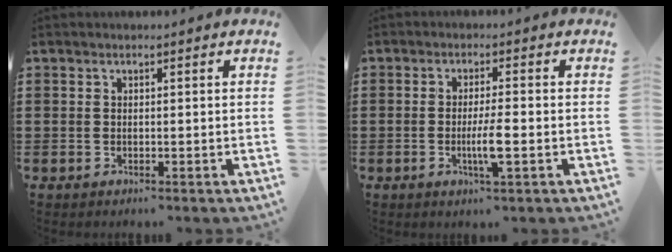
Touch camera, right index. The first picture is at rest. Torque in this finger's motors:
{"motor_torque": [1.83, 0.31, 0.42, 0.10]}